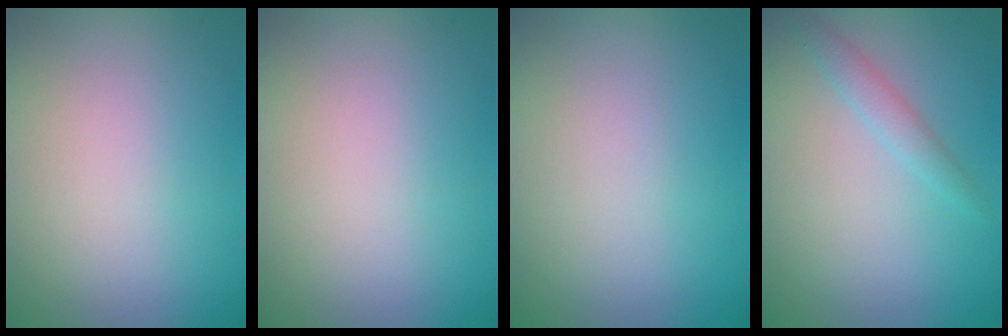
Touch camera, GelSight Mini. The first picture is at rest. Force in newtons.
{"total": 0.0}
{"total": 0.0}
{"total": 1.6, "press": 1.6, "slide": 0.1}